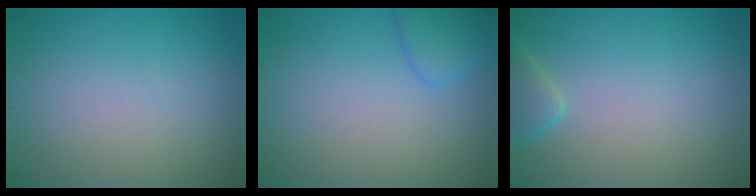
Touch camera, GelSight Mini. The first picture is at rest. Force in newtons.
{"total": 2.4, "press": 2.4, "slide": 0.2}
{"total": 2.0, "press": 2.0, "slide": 0.2}